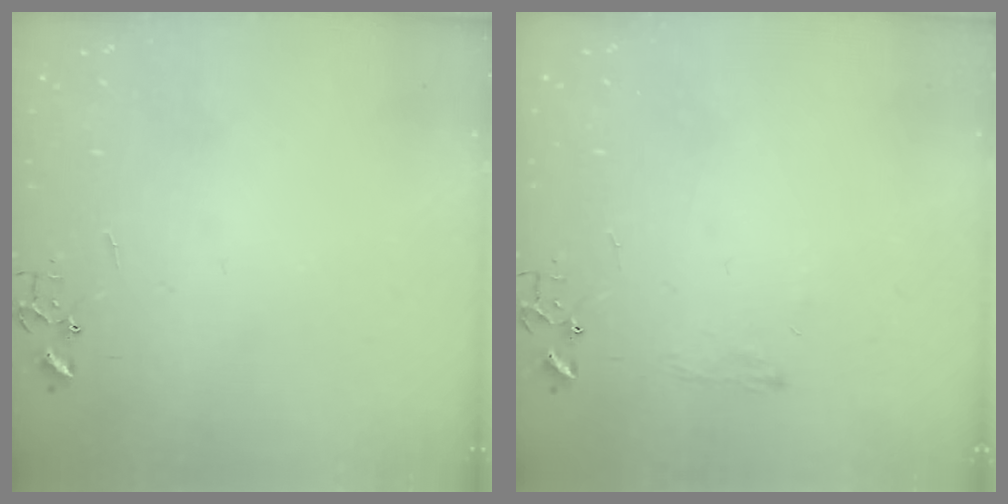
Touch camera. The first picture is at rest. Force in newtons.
{"total": 6.3, "press": 6.2, "slide": 0.8}